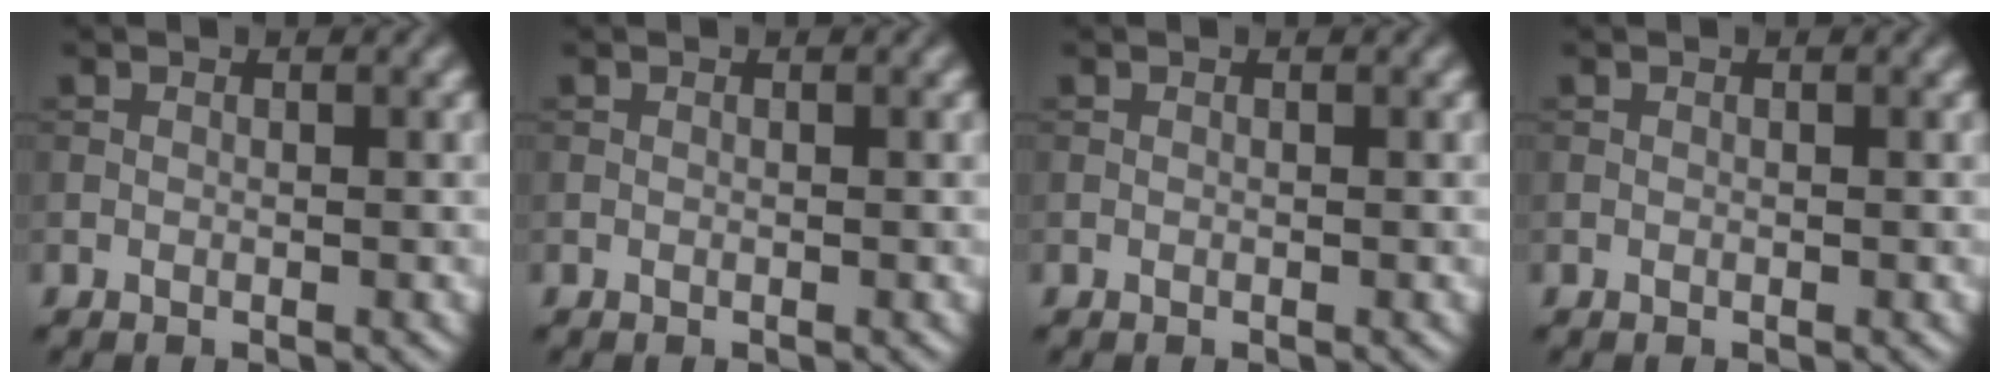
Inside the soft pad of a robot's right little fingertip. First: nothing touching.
{"total": 0.0}
{"total": 0.0}
{"total": 0.0}